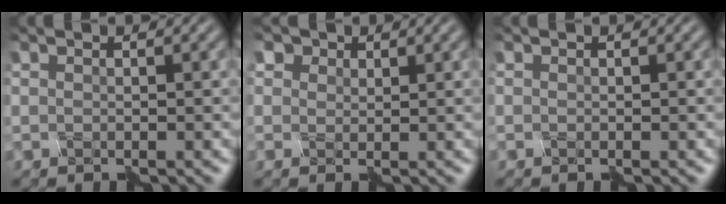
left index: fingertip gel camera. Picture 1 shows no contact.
{"total": 2.2, "force": [1.4, 1.7, 0.3], "torque": [-0.010, -0.005, 0.030]}
{"total": 0.5, "force": [-0.3, -0.2, -0.4], "torque": [0.006, 0.000, -0.003]}